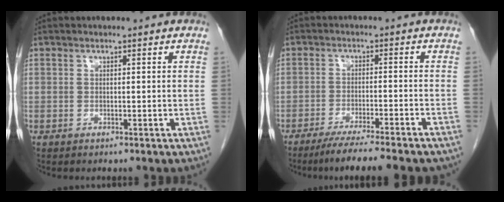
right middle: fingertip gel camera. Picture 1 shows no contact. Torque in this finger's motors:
{"motor_torque": [1.10, -1.04, 0.12, 0.08]}